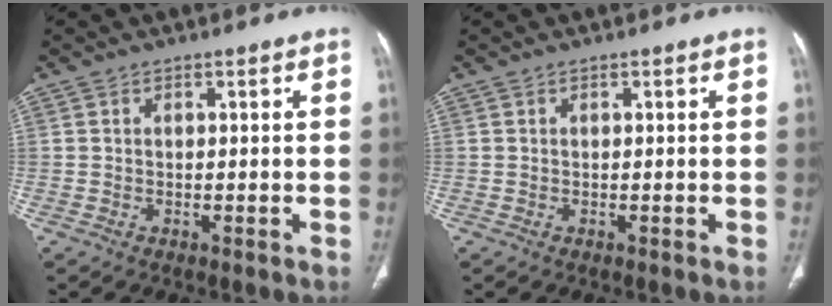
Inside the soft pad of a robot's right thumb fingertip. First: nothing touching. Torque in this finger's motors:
{"motor_torque": [-0.07, 0.08, -0.10, 0.10, 0.00]}